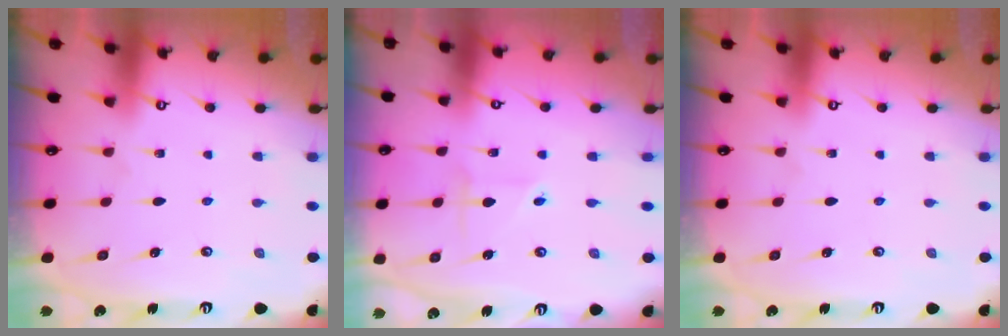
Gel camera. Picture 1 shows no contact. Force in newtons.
{"total": 2.3, "press": 2.3, "slide": 0.2}
{"total": 0.0}